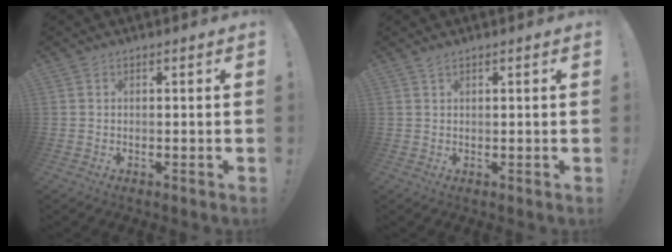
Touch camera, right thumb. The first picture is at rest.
{"total": 1.1, "force": [0.8, 0.2, 0.7], "torque": [-0.009, -0.003, 0.014]}